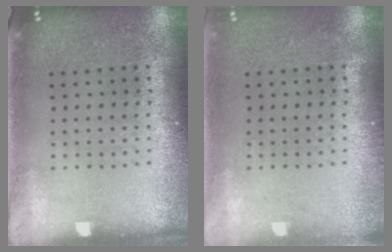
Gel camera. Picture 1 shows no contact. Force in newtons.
{"total": 0.8, "press": 0.8, "slide": 0.1}